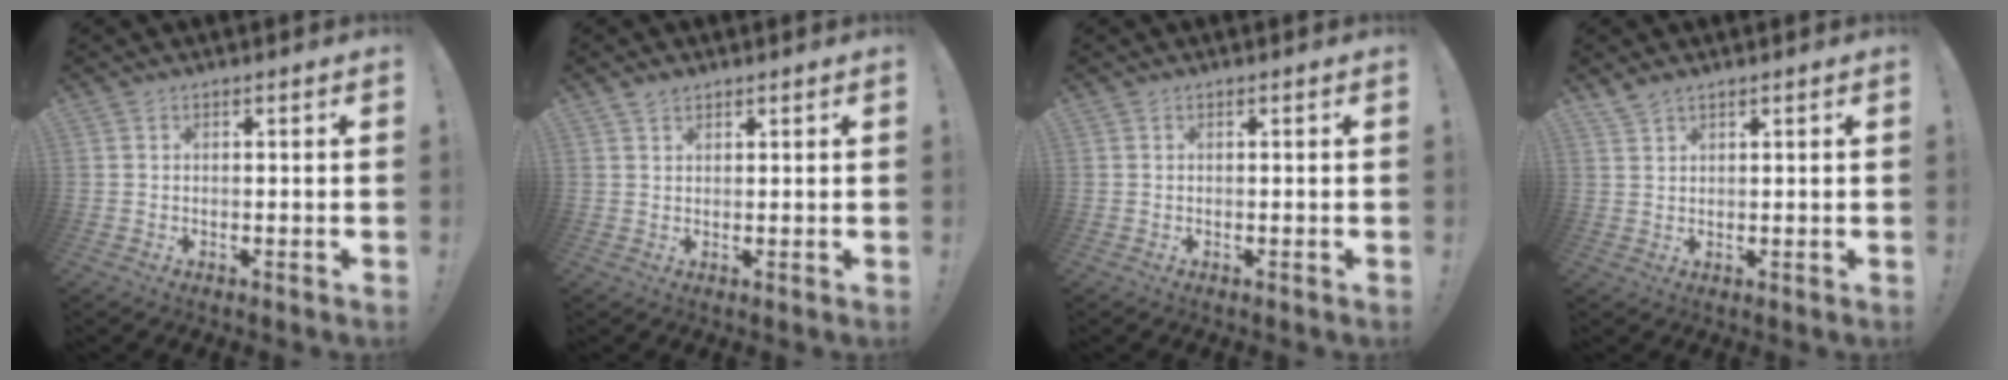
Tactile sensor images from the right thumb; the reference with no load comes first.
{"total": 1.9, "force": [1.5, 0.9, 0.7], "torque": [-0.008, -0.007, 0.028]}
{"total": 0.0}
{"total": 2.6, "force": [2.3, 0.8, 0.9], "torque": [-0.015, -0.015, 0.042]}